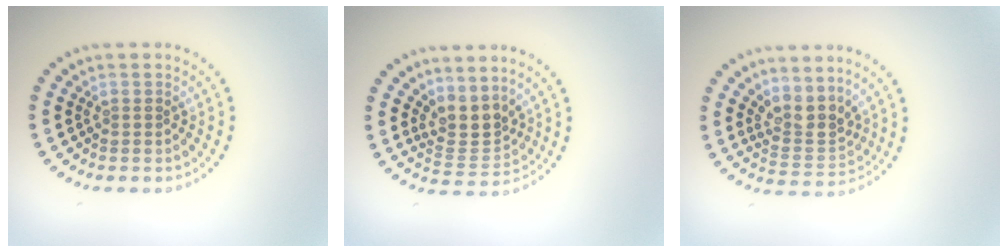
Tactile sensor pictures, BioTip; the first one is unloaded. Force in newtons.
{"total": 3.1, "press": 2.3, "slide": 2.0}
{"total": 3.2, "press": 2.5, "slide": 2.0}